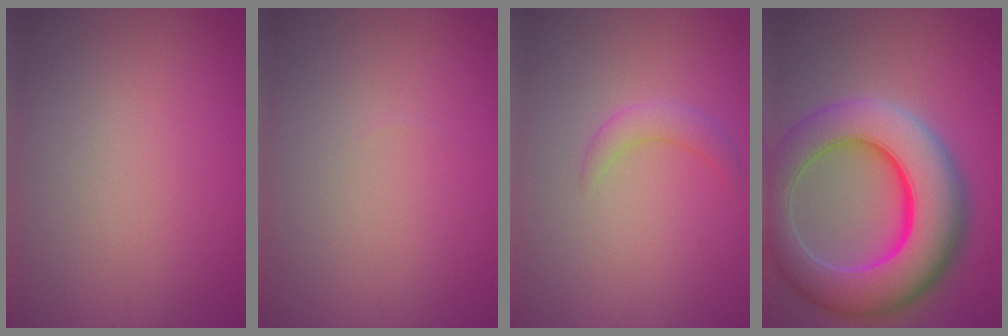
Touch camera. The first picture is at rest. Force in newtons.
{"total": 0.0}
{"total": 1.8, "press": 1.8, "slide": 0.1}
{"total": 12.3, "press": 12.3, "slide": 0.2}